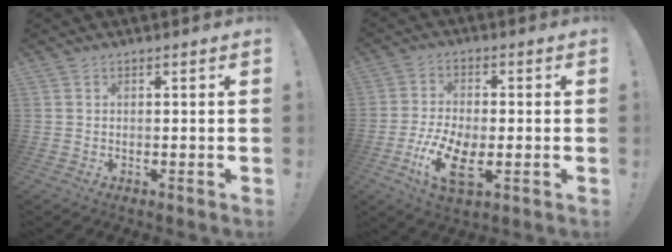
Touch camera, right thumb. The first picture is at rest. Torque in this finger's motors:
{"motor_torque": [-0.09, 0.45, 0.90, -0.21, 0.09]}